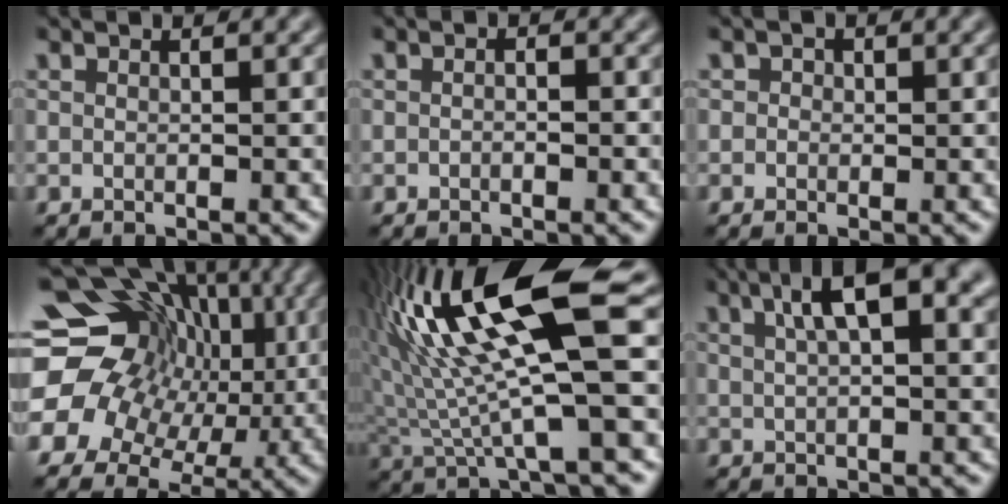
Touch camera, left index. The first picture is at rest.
{"total": 0.9, "force": [-0.3, 0.4, 0.7], "torque": [-0.009, -0.004, -0.008]}
{"total": 1.0, "force": [0.2, 1.0, 0.2], "torque": [-0.003, -0.002, -0.007]}
{"total": 18.0, "force": [2.3, 15.4, 9.0], "torque": [-0.187, 0.037, 0.016]}
{"total": 13.2, "force": [3.9, 2.5, 12.3], "torque": [-0.234, 0.016, 0.081]}
{"total": 6.7, "force": [3.0, 2.1, 5.6], "torque": [-0.091, 0.012, 0.047]}